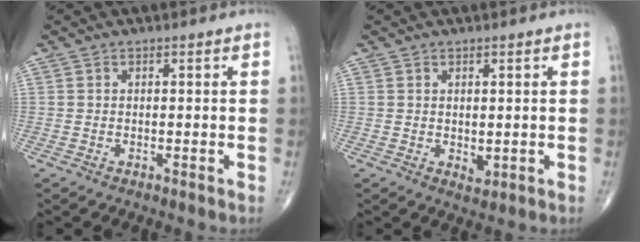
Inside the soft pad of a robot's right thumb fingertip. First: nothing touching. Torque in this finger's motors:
{"motor_torque": [0.25, 0.17, -0.04, -0.19, 0.00]}